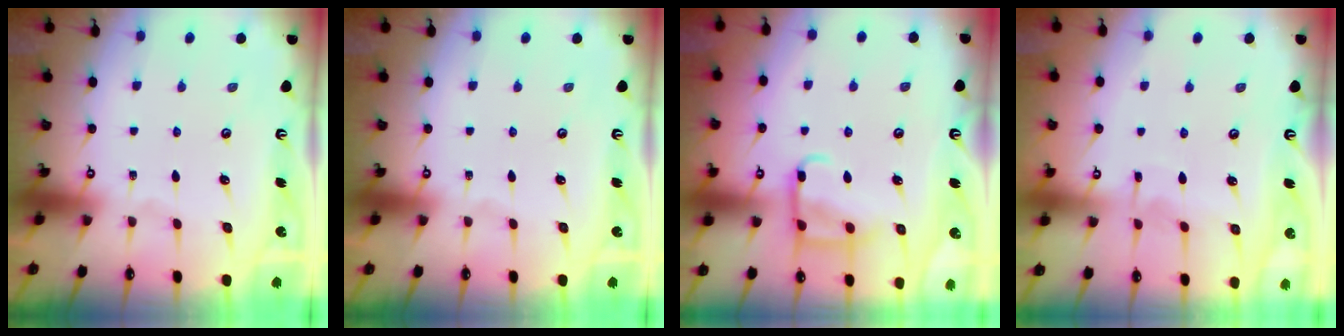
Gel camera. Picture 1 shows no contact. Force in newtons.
{"total": 0.0}
{"total": 11.8, "press": 11.7, "slide": 1.2}
{"total": 3.9, "press": 3.9, "slide": 0.1}